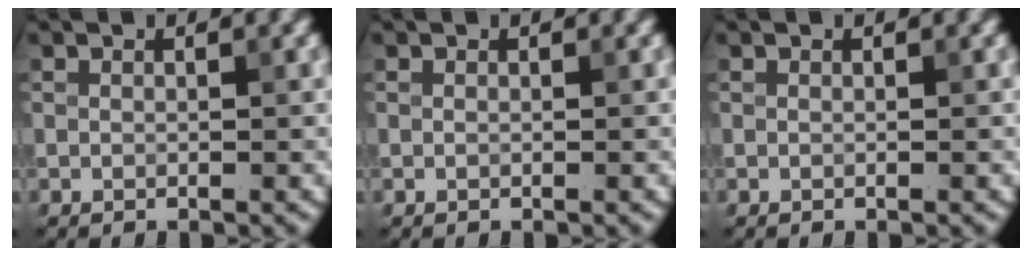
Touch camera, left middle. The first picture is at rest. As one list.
[{"total": 0.0}, {"total": 0.0}]